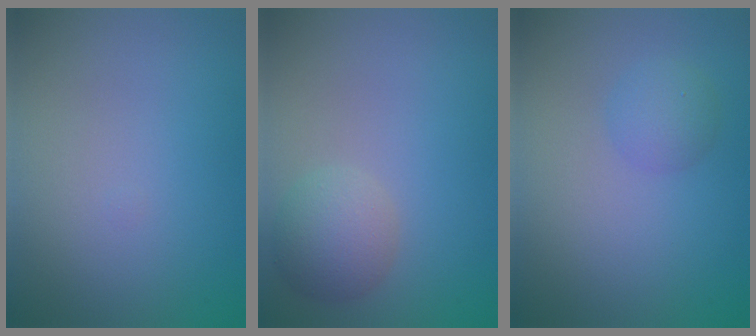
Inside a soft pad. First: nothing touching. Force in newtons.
{"total": 3.3, "press": 3.2, "slide": 0.3}
{"total": 1.8, "press": 1.8, "slide": 0.1}